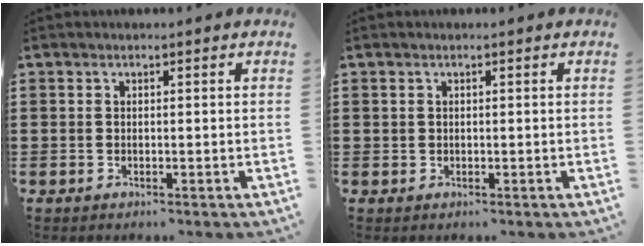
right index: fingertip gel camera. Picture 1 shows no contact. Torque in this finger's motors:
{"motor_torque": [1.09, 1.05, 0.02, 0.01]}